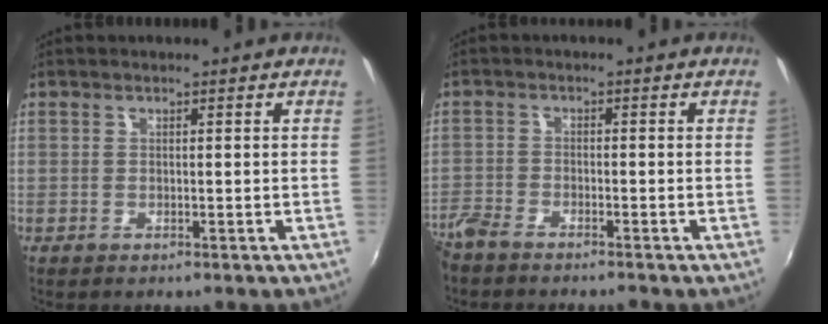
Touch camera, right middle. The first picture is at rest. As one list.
[{"total": 5.0, "force": [-4.5, 1.3, 1.7], "torque": [-0.051, -0.015, -0.092]}]